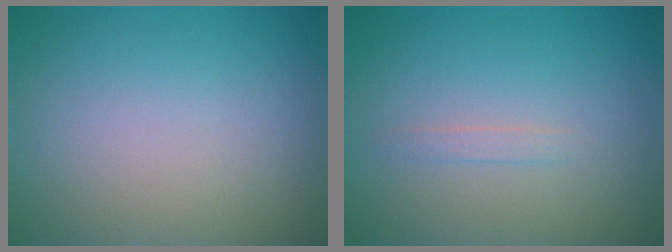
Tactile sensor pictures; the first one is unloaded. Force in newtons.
{"total": 0.7, "press": 0.7, "slide": 0.0}